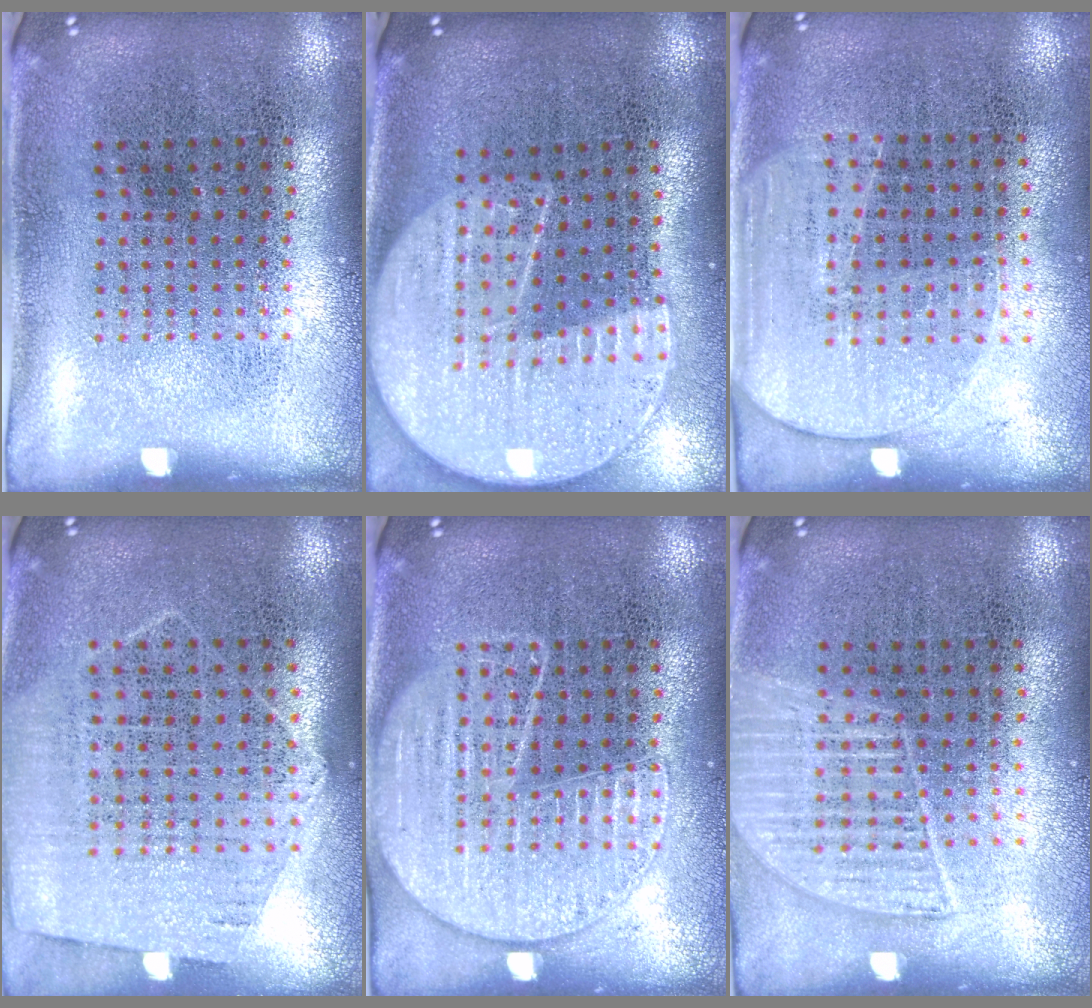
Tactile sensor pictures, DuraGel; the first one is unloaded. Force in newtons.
{"total": 2.3, "press": 2.0, "slide": 1.2}
{"total": 1.6, "press": 1.4, "slide": 0.9}
{"total": 1.2, "press": 1.1, "slide": 0.6}
{"total": 1.5, "press": 1.5, "slide": 0.1}
{"total": 1.3, "press": 1.3, "slide": 0.5}